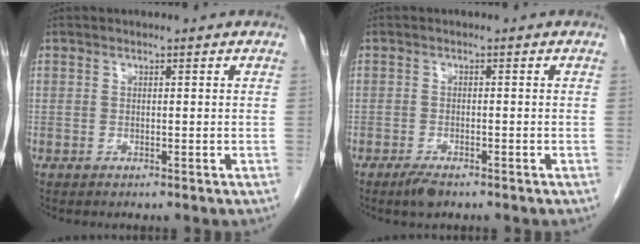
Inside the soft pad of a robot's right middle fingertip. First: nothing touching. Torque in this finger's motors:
{"motor_torque": [0.00, 0.05, 0.08, 0.01]}